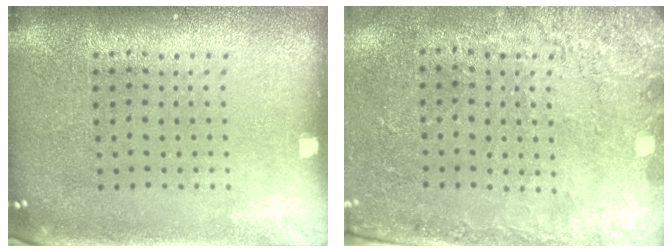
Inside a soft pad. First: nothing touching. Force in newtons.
{"total": 2.7, "press": 2.2, "slide": 1.5}